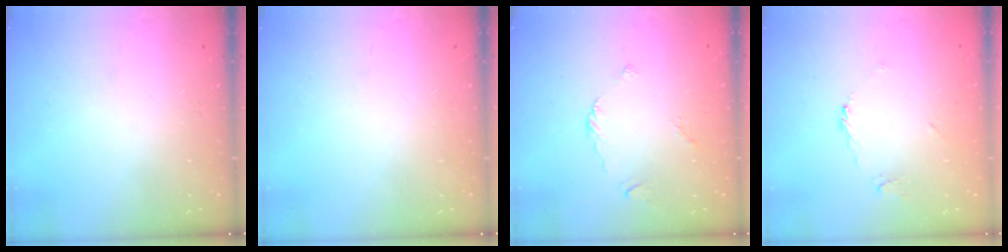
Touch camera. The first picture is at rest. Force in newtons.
{"total": 0.0}
{"total": 2.6, "press": 2.6, "slide": 0.6}
{"total": 3.3, "press": 3.2, "slide": 0.8}